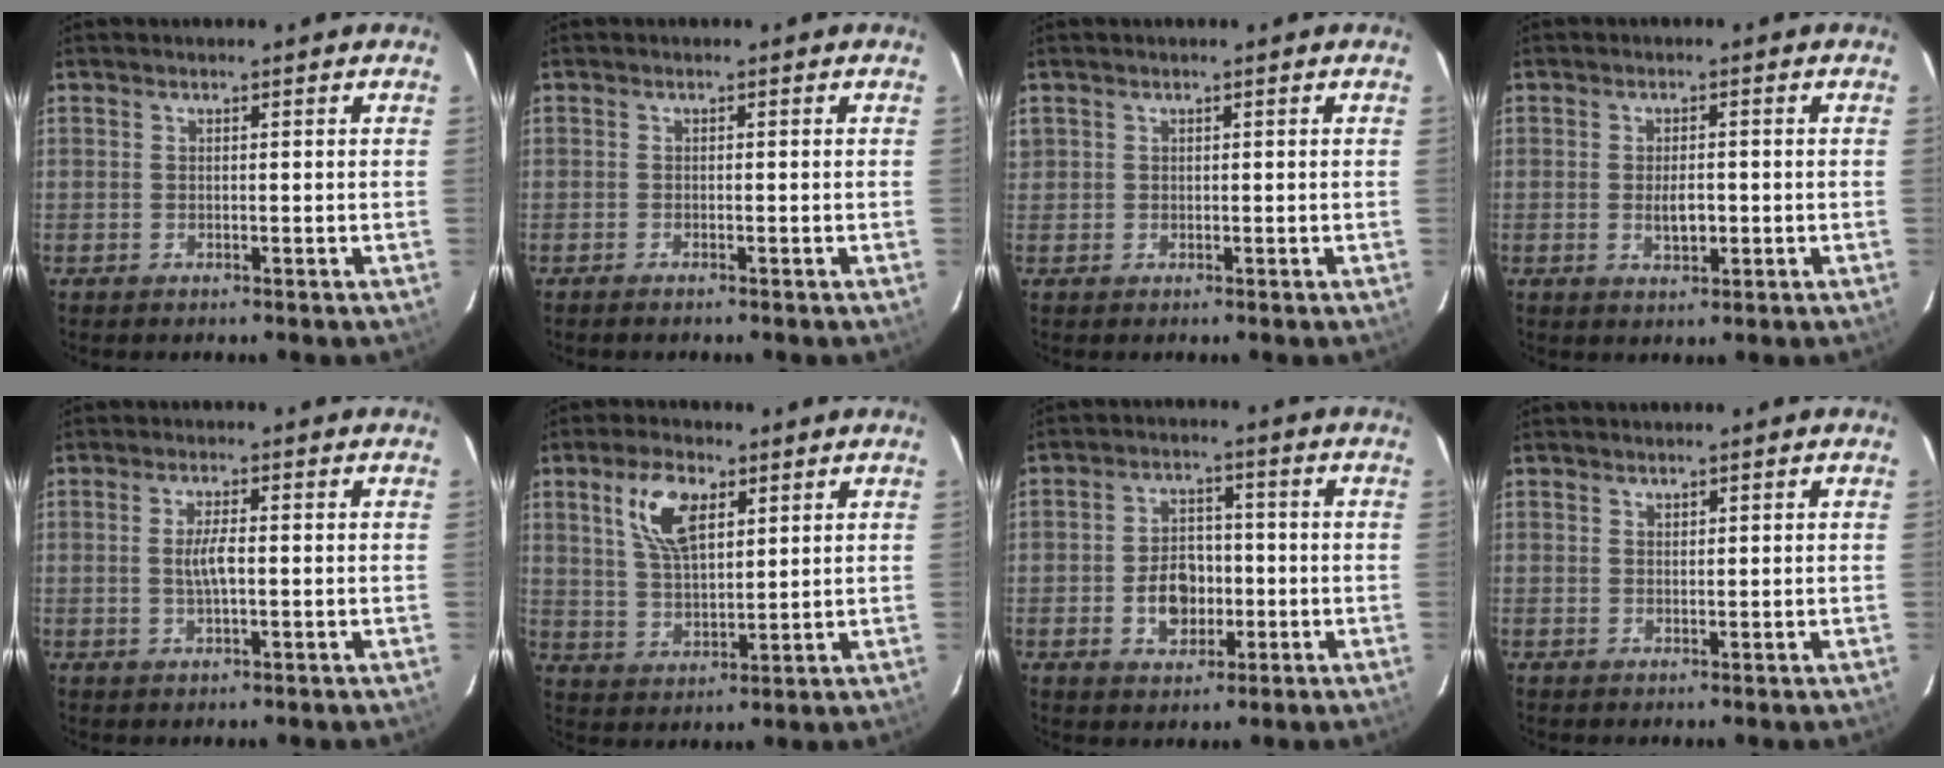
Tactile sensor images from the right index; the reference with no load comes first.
{"total": 0.9, "force": [-0.8, 0.1, 0.3], "torque": [-0.009, -0.002, -0.017]}
{"total": 0.7, "force": [0.2, 0.7, 0.0], "torque": [0.006, 0.004, 0.003]}
{"total": 3.4, "force": [-0.5, 1.7, 2.9], "torque": [-0.053, -0.005, -0.005]}
{"total": 3.7, "force": [-0.2, 0.9, 3.5], "torque": [-0.068, 0.000, -0.001]}
{"total": 9.7, "force": [4.5, 4.7, 7.3], "torque": [-0.140, 0.013, 0.089]}
{"total": 7.6, "force": [-2.0, 5.6, 4.7], "torque": [-0.089, 0.014, -0.022]}
{"total": 0.8, "force": [0.7, 0.4, 0.1], "torque": [-0.001, 0.002, 0.013]}